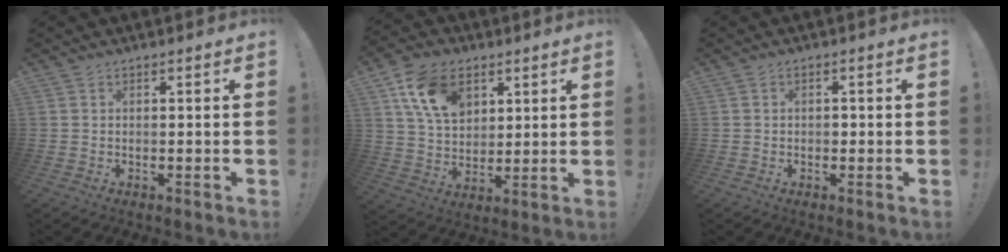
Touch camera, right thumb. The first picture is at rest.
{"total": 14.7, "force": [7.0, 10.0, 8.1], "torque": [-0.133, -0.019, 0.137]}
{"total": 1.0, "force": [-0.4, 0.8, 0.3], "torque": [-0.005, 0.004, -0.008]}